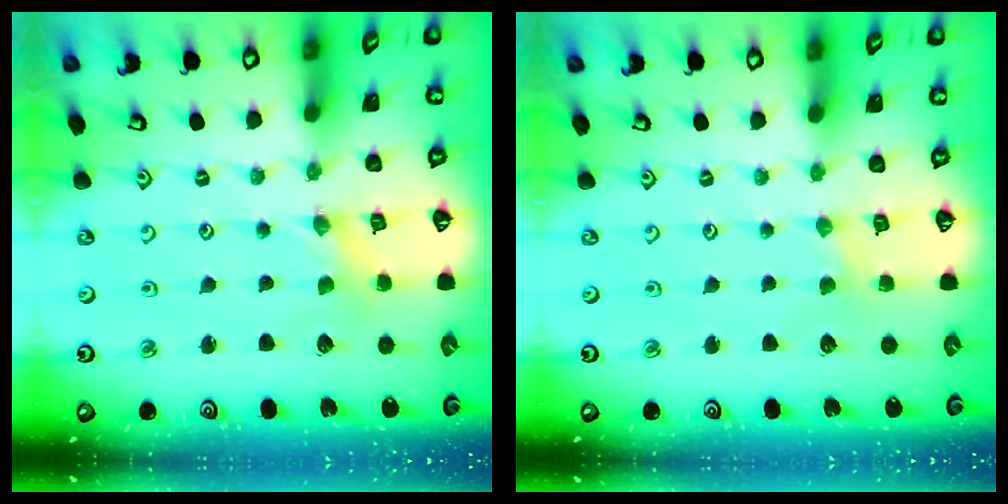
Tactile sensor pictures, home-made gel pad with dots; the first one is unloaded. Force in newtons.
{"total": 1.2, "press": 1.2, "slide": 0.3}